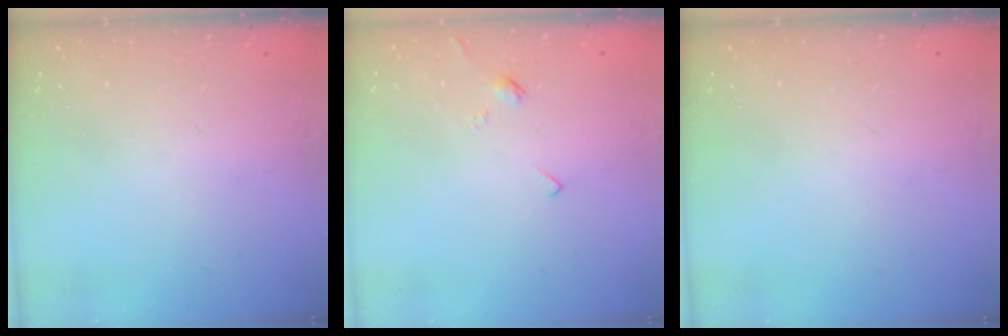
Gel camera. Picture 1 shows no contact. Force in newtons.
{"total": 2.4, "press": 2.4, "slide": 0.5}
{"total": 0.0}